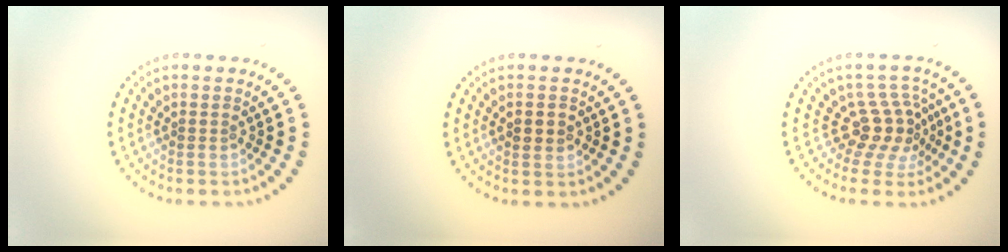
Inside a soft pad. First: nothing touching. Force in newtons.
{"total": 2.2, "press": 2.2, "slide": 0.2}
{"total": 3.5, "press": 2.6, "slide": 2.4}